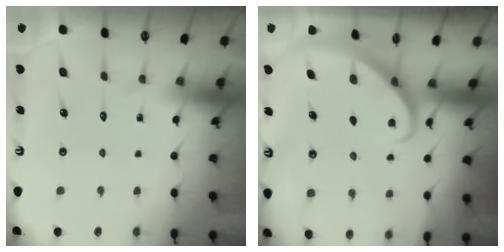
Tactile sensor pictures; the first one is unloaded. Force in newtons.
{"total": 2.8, "press": 2.8, "slide": 0.2}